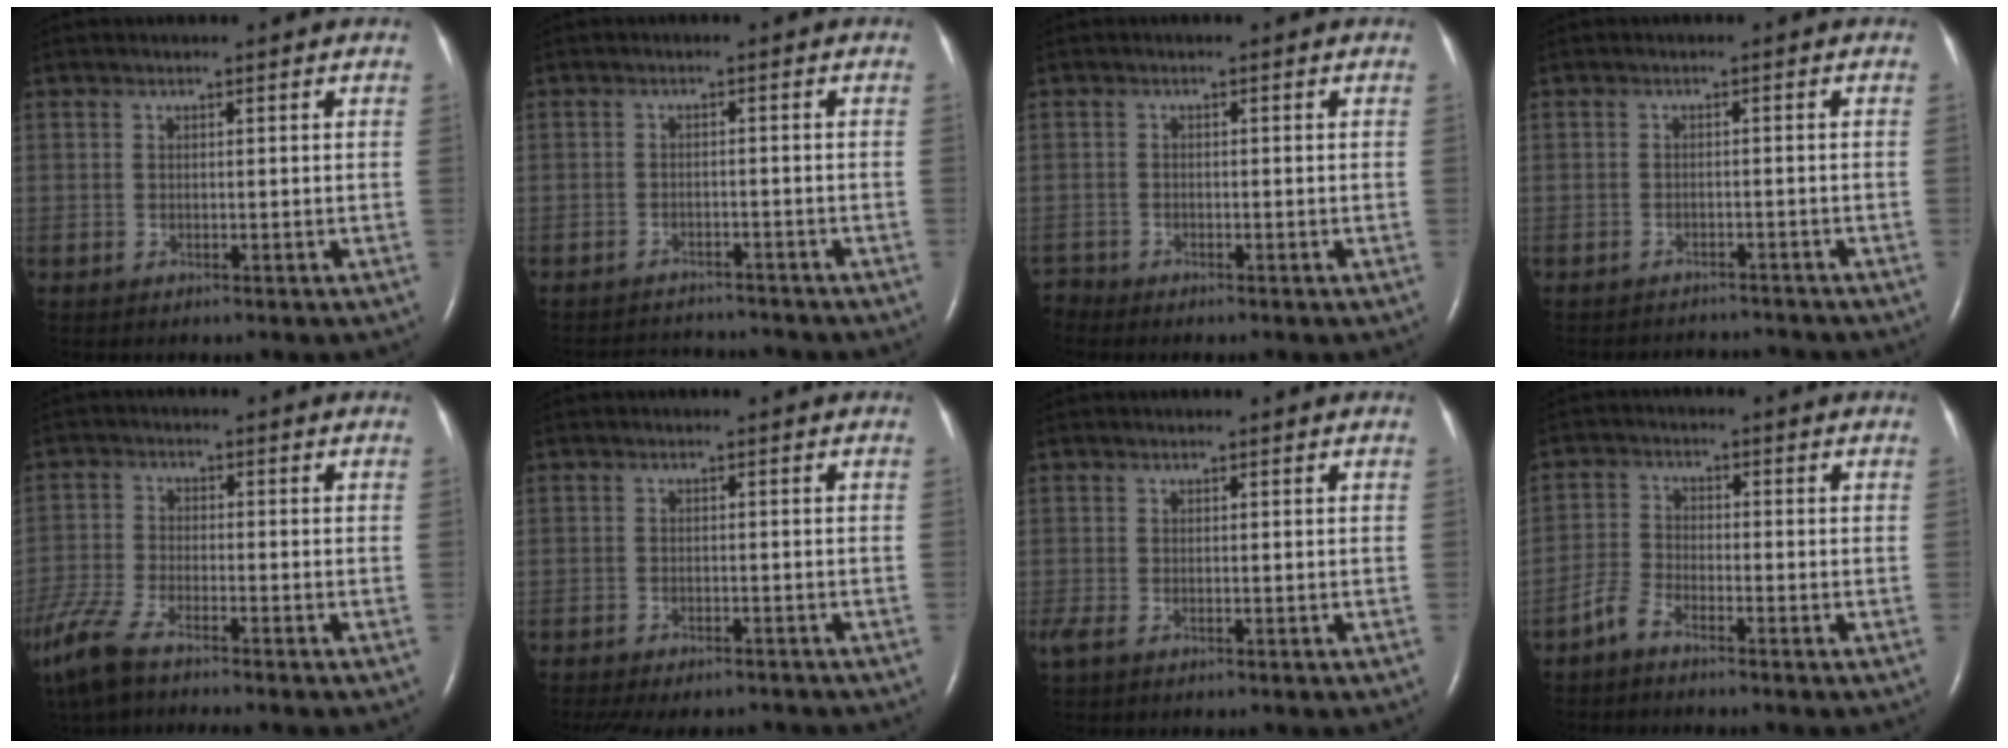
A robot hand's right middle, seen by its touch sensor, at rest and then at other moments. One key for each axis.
{"total": 6.5, "fx": -6.4, "fy": 1.0, "fz": 0.6, "tx": -0.010, "ty": 0.000, "tz": -0.089}
{"total": 1.5, "fx": -1.4, "fy": -0.1, "fz": -0.5, "tx": 0.010, "ty": -0.008, "tz": -0.028}
{"total": 6.0, "fx": -5.9, "fy": 0.9, "fz": 0.3, "tx": -0.006, "ty": 0.000, "tz": -0.075}
{"total": 9.4, "fx": -7.3, "fy": 1.9, "fz": 5.7, "tx": -0.129, "ty": -0.025, "tz": -0.140}
{"total": 10.9, "fx": -9.7, "fy": 3.1, "fz": 4.0, "tx": -0.076, "ty": -0.009, "tz": -0.127}
{"total": 1.6, "fx": -0.7, "fy": 0.6, "fz": 1.2, "tx": -0.035, "ty": -0.006, "tz": -0.012}
{"total": 3.1, "fx": -2.7, "fy": 0.7, "fz": 1.3, "tx": -0.036, "ty": -0.004, "tz": -0.060}